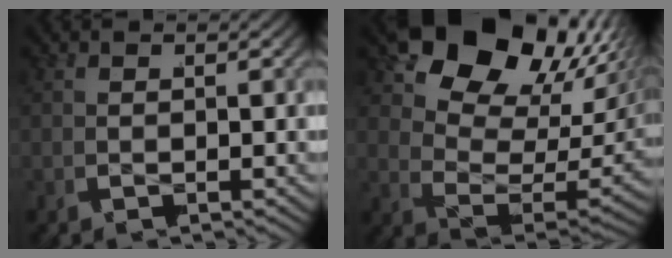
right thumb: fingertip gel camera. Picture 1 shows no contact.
{"total": 14.2, "force": [4.2, 8.2, 10.8], "torque": [-0.209, -0.010, 0.068]}